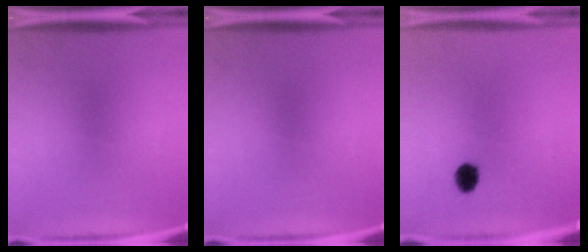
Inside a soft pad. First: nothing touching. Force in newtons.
{"total": 0.0}
{"total": 3.7}